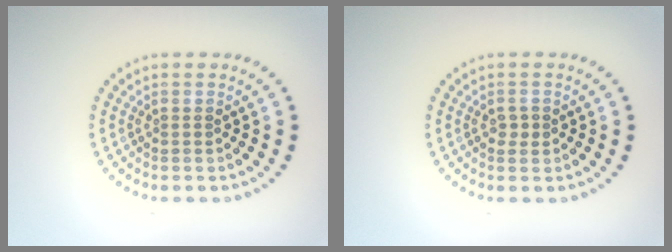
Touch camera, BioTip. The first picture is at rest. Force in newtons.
{"total": 1.0, "press": 1.0, "slide": 0.1}